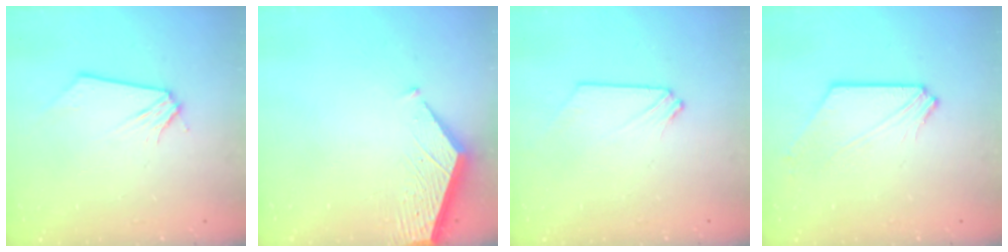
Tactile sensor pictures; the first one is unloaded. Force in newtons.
{"total": 3.5, "press": 3.5, "slide": 0.4}
{"total": 0.0}
{"total": 2.4, "press": 2.4, "slide": 0.3}